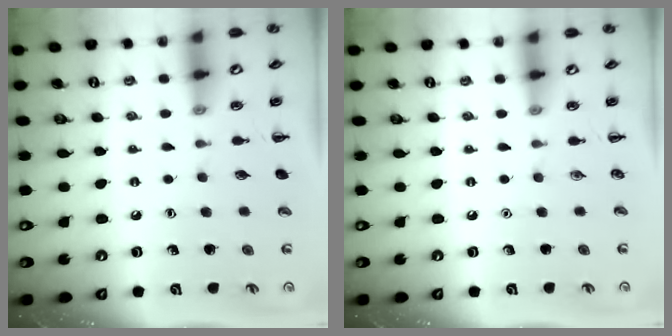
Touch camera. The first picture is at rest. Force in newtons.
{"total": 0.0}